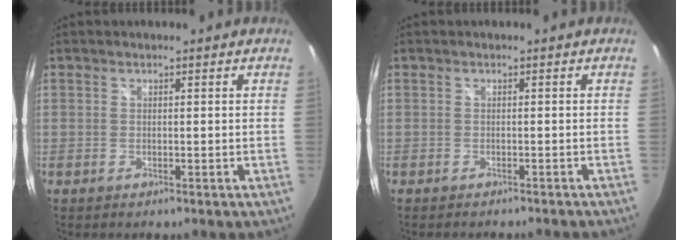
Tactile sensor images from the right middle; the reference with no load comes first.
{"total": 2.4, "force": [-2.2, 0.3, 1.0], "torque": [-0.020, -0.013, -0.030]}